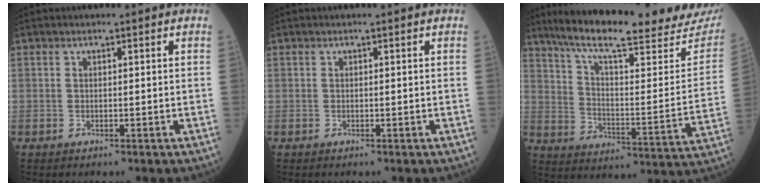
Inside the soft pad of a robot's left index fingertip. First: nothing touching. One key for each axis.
{"total": 0.0}
{"total": 26.0, "fx": 22.5, "fy": 2.5, "fz": 12.7, "tx": -0.209, "ty": -0.051, "tz": 0.309}